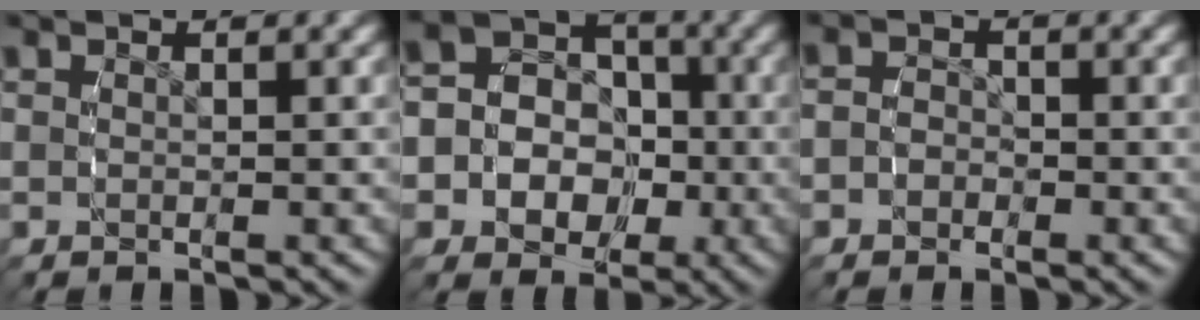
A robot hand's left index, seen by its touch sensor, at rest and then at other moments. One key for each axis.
{"total": 14.2, "fx": -2.0, "fy": 12.7, "fz": 5.9, "tx": -0.156, "ty": -0.050, "tz": -0.039}
{"total": 2.2, "fx": -1.2, "fy": 1.8, "fz": 0.3, "tx": -0.009, "ty": -0.014, "tz": -0.023}